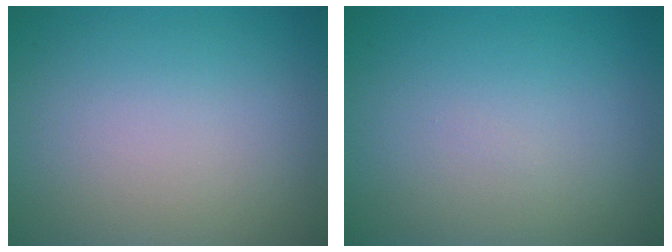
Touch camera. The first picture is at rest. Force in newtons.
{"total": 0.0}